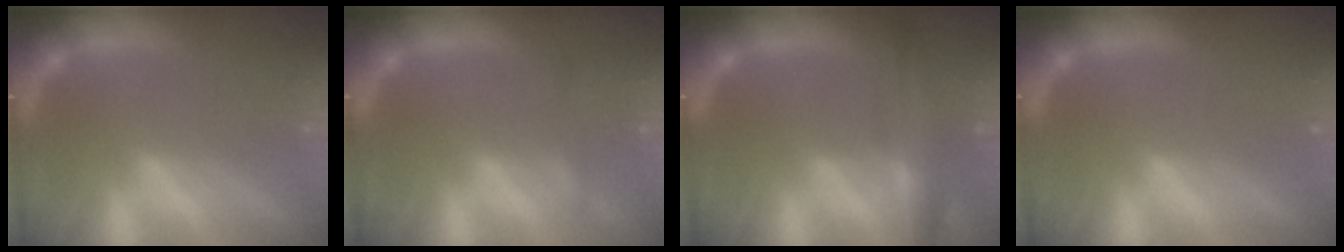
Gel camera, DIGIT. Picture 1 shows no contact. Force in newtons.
{"total": 1.4}
{"total": 5.5}
{"total": 0.0}